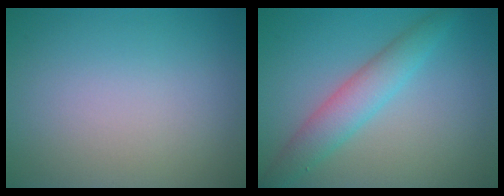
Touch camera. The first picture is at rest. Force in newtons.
{"total": 3.8, "press": 3.8, "slide": 0.1}